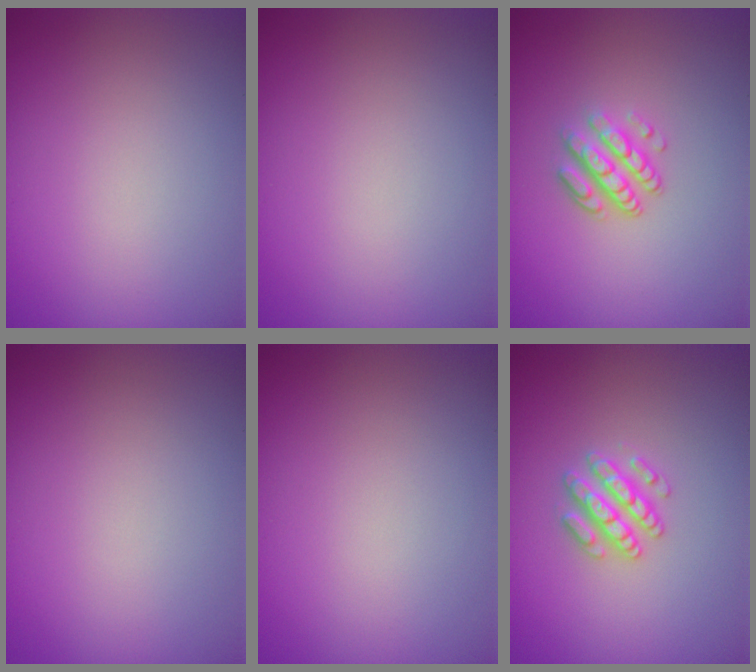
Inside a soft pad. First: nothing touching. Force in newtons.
{"total": 0.0}
{"total": 3.4, "press": 2.4, "slide": 2.4}
{"total": 0.0}
{"total": 0.0}
{"total": 2.6, "press": 2.5, "slide": 0.4}